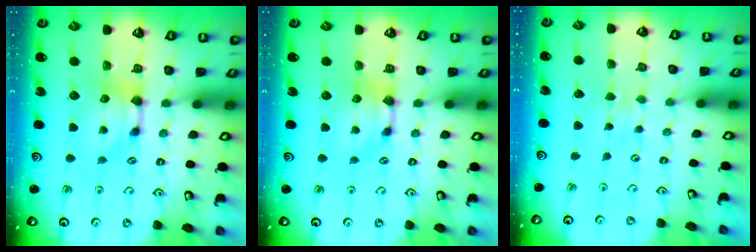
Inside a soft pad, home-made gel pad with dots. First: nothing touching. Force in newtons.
{"total": 0.0}
{"total": 3.9, "press": 3.9, "slide": 0.1}